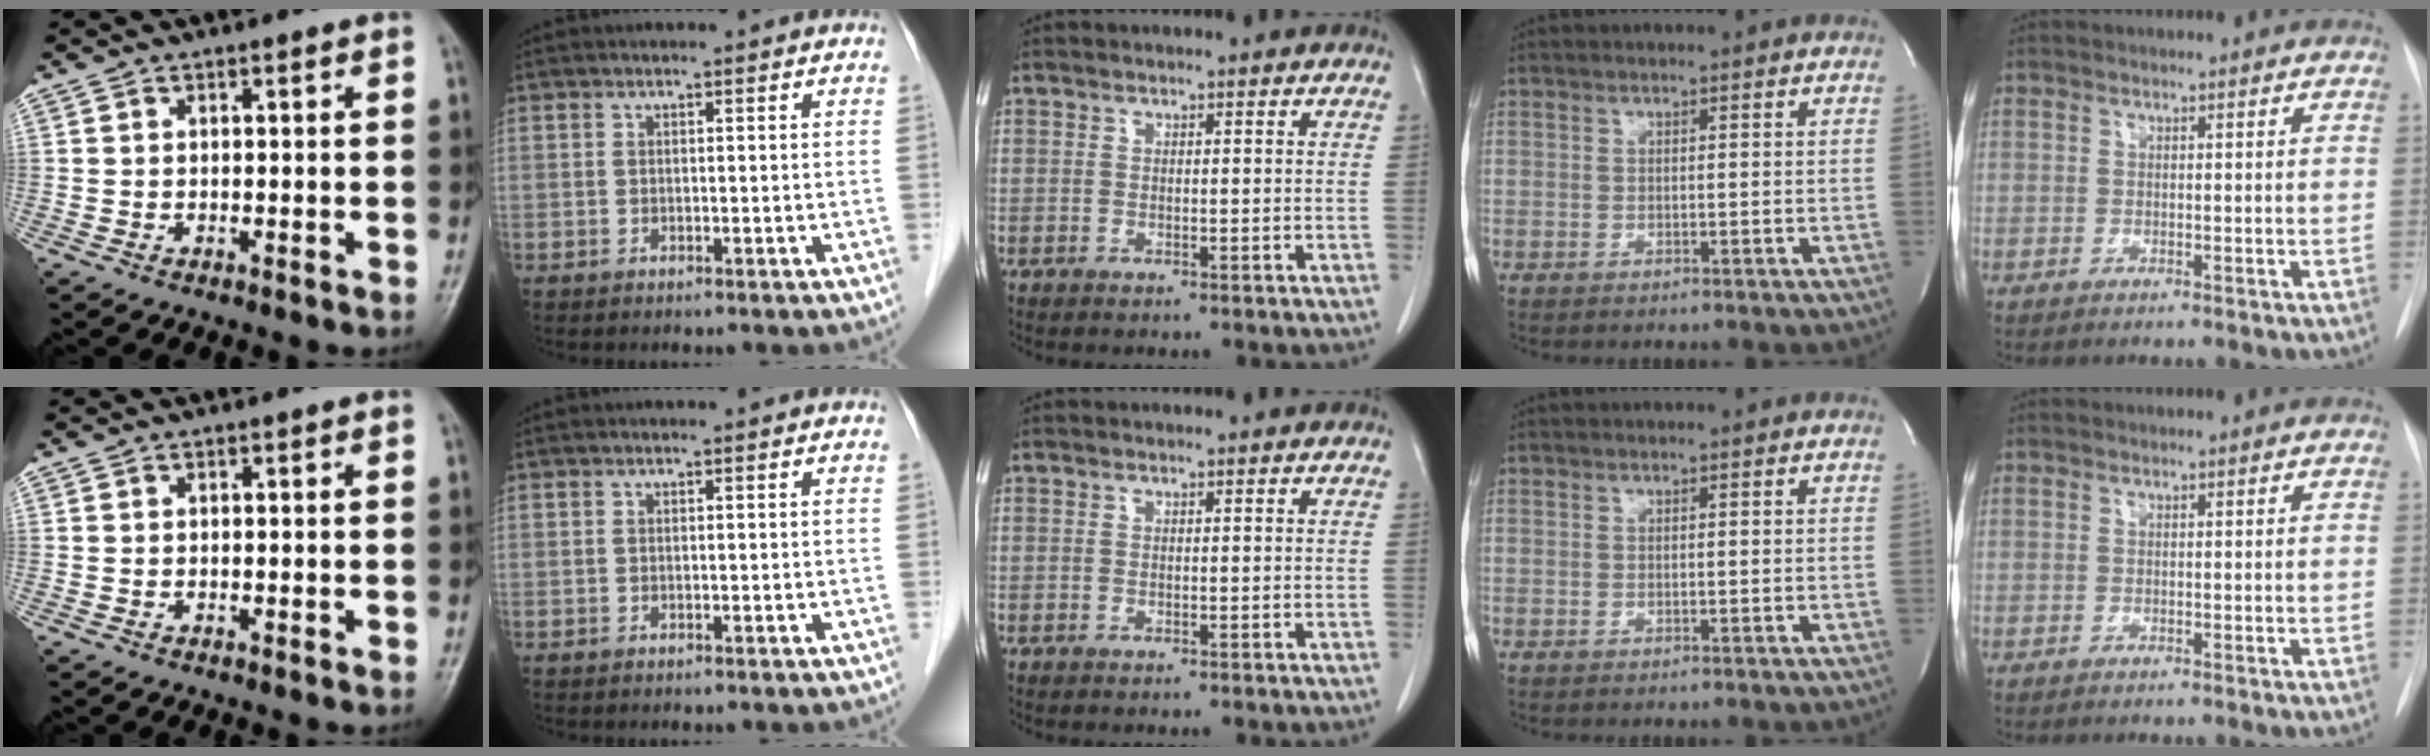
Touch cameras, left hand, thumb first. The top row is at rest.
{}